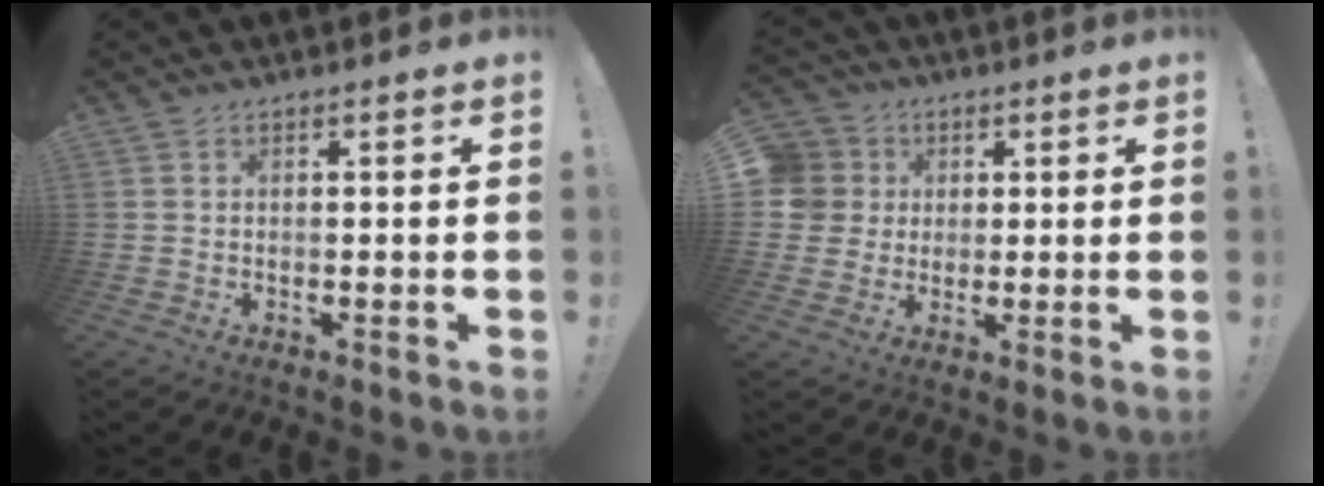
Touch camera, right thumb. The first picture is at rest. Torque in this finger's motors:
{"motor_torque": [0.04, 0.08, -0.15, 0.12, 0.10]}